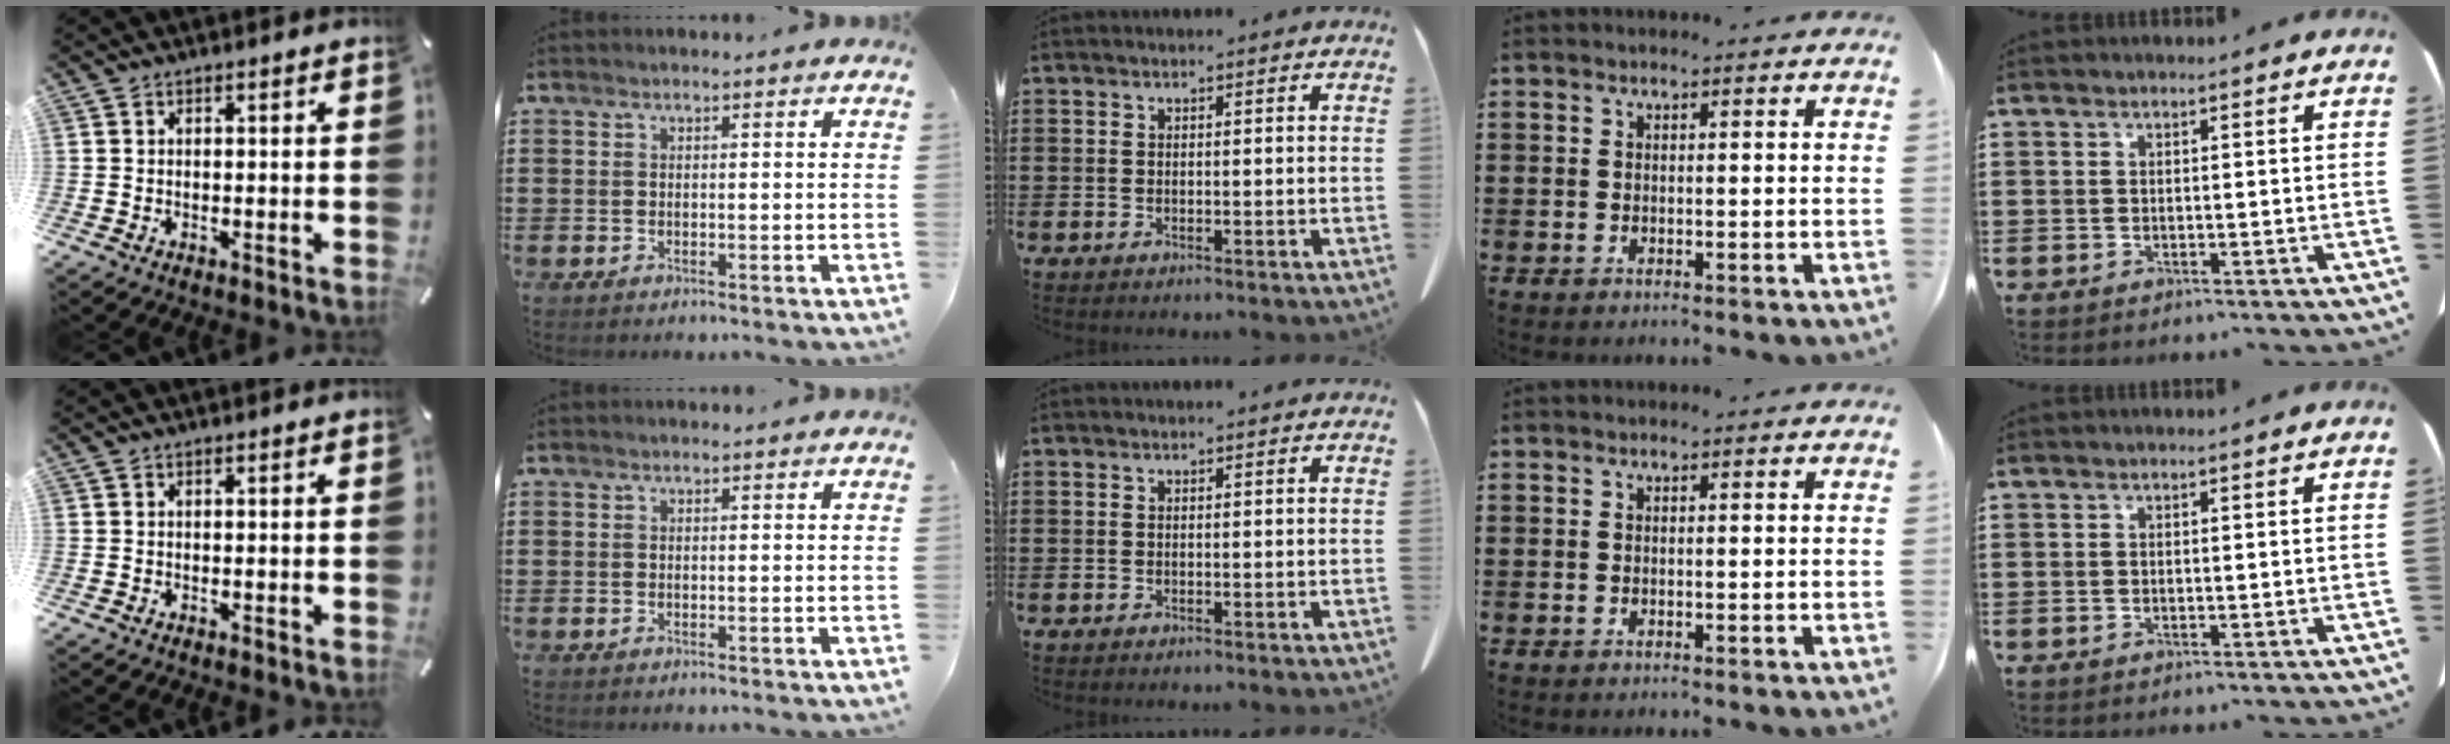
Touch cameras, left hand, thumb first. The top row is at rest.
{}